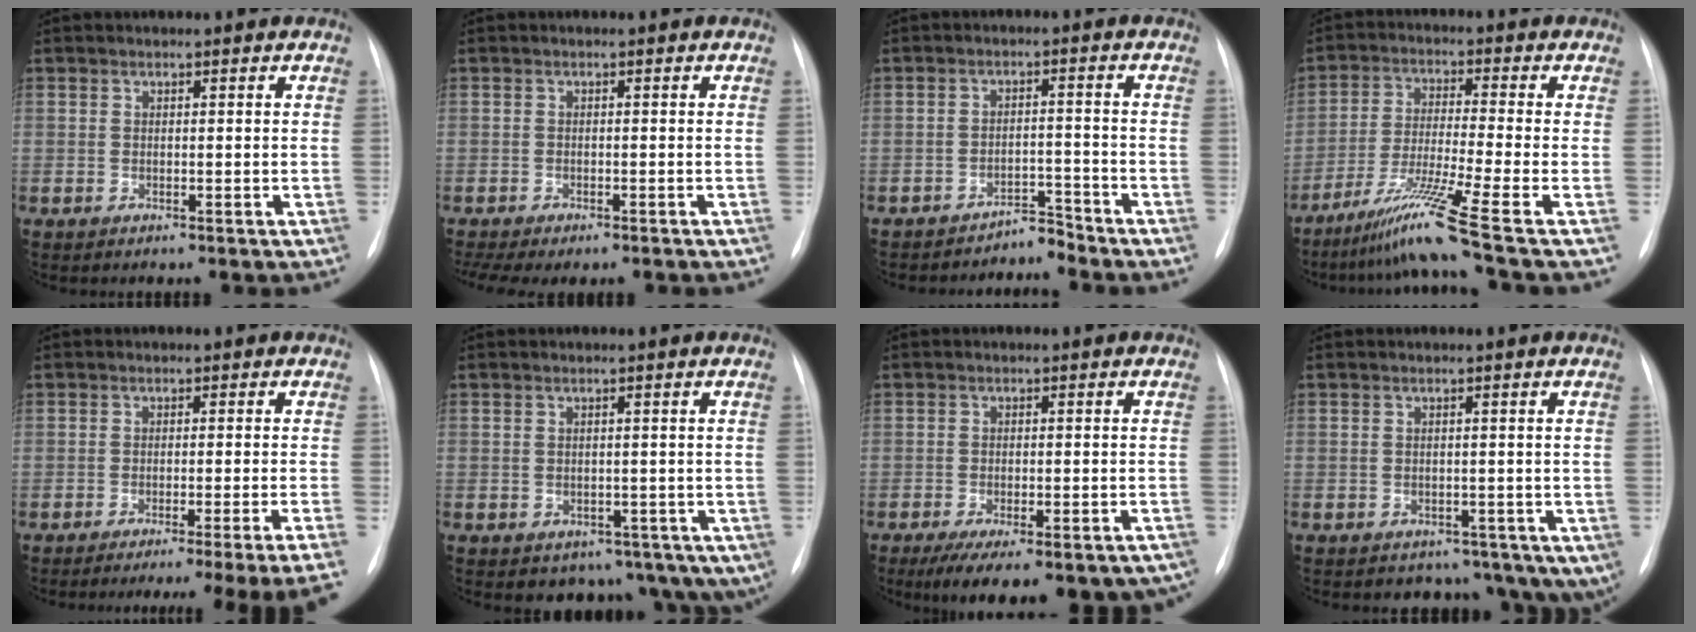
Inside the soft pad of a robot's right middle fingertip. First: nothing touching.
{"total": 8.1, "force": [-6.5, 2.4, 4.1], "torque": [-0.065, 0.007, -0.092]}
{"total": 3.2, "force": [-3.2, 0.0, -0.7], "torque": [0.020, 0.001, -0.049]}
{"total": 10.7, "force": [-7.1, -3.0, 7.5], "torque": [-0.143, -0.037, -0.129]}
{"total": 13.2, "force": [-11.0, -2.8, 6.7], "torque": [-0.053, -0.027, -0.143]}
{"total": 8.5, "force": [-4.7, 5.8, 4.1], "torque": [-0.031, 0.014, -0.057]}
{"total": 18.0, "force": [-13.3, 6.1, 10.4], "torque": [-0.122, -0.005, -0.167]}
{"total": 8.2, "force": [-5.0, 5.7, 3.3], "torque": [-0.030, 0.011, -0.057]}